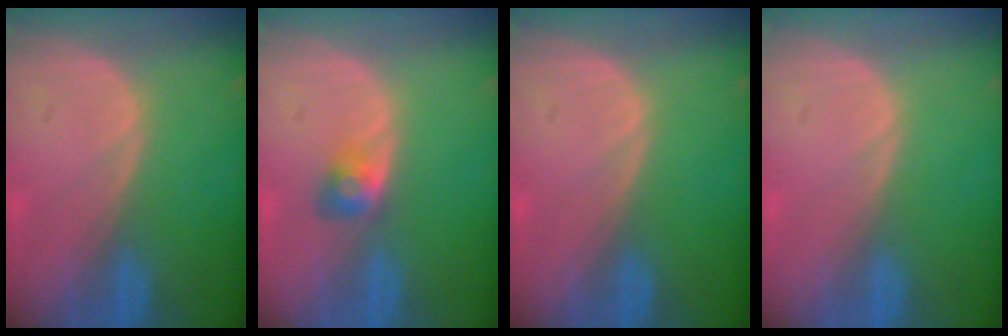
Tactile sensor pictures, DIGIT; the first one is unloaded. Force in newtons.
{"total": 2.7, "press": 2.5, "slide": 1.1}
{"total": 0.0}
{"total": 0.0}